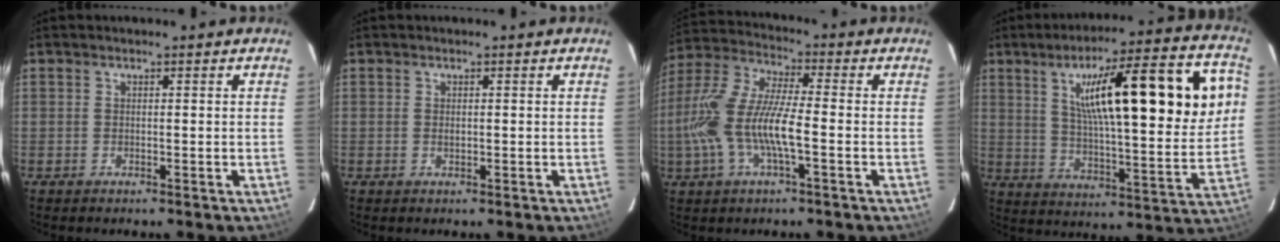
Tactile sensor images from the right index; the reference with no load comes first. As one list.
[{"total": 0.7, "force": [0.0, 0.5, 0.5], "torque": [-0.007, -0.001, 0.002]}, {"total": 14.3, "force": [-3.2, 3.4, 13.5], "torque": [-0.284, -0.001, -0.063]}, {"total": 25.8, "force": [7.1, 5.1, 24.2], "torque": [-0.377, 0.028, 0.111]}]